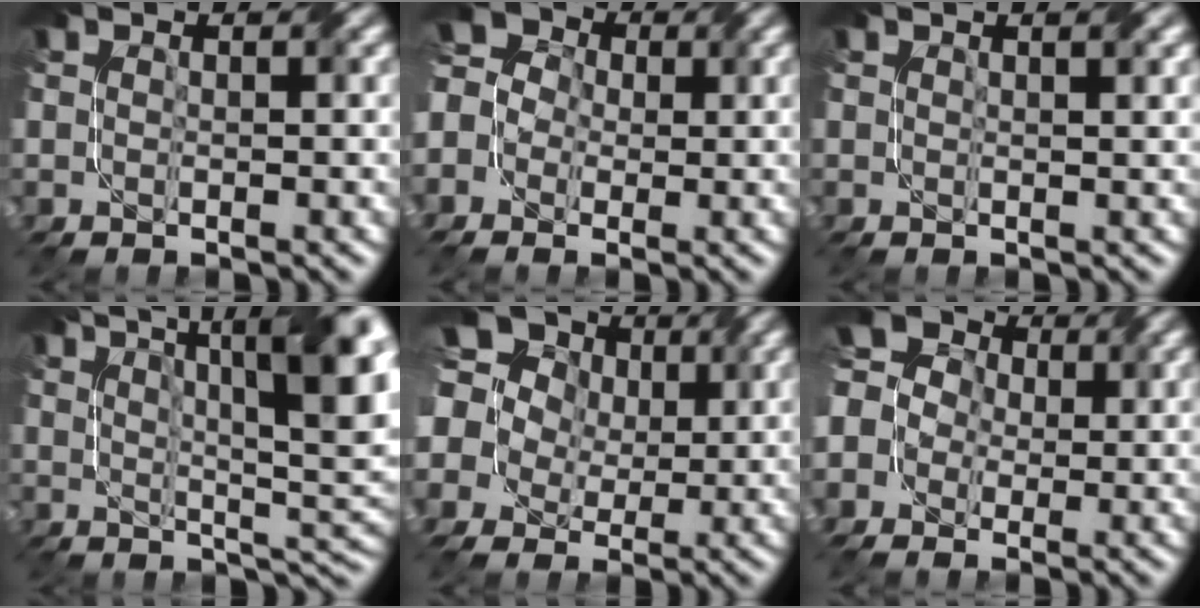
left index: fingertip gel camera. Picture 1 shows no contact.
{"total": 6.2, "force": [-1.5, 5.4, 2.7], "torque": [-0.067, 0.023, -0.047]}
{"total": 1.9, "force": [1.2, 0.5, 1.3], "torque": [-0.011, 0.000, 0.009]}
{"total": 14.1, "force": [5.3, 4.4, 12.3], "torque": [-0.144, 0.021, 0.069]}
{"total": 16.5, "force": [6.1, 13.3, 7.5], "torque": [-0.184, 0.053, 0.079]}
{"total": 8.9, "force": [-0.8, 8.1, 3.7], "torque": [-0.098, 0.031, -0.057]}